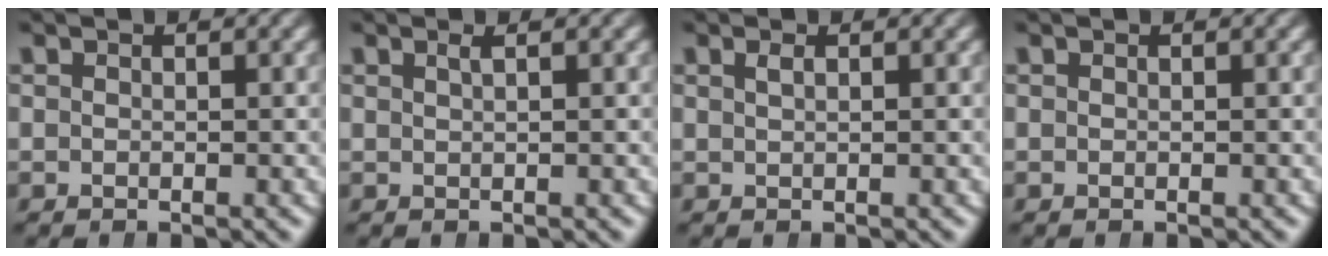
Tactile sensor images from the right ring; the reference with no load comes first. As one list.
[{"total": 1.0, "force": [0.4, -0.3, 0.8], "torque": [-0.007, 0.010, 0.008]}, {"total": 0.8, "force": [0.4, -0.2, 0.6], "torque": [-0.008, 0.007, 0.008]}, {"total": 0.0}]